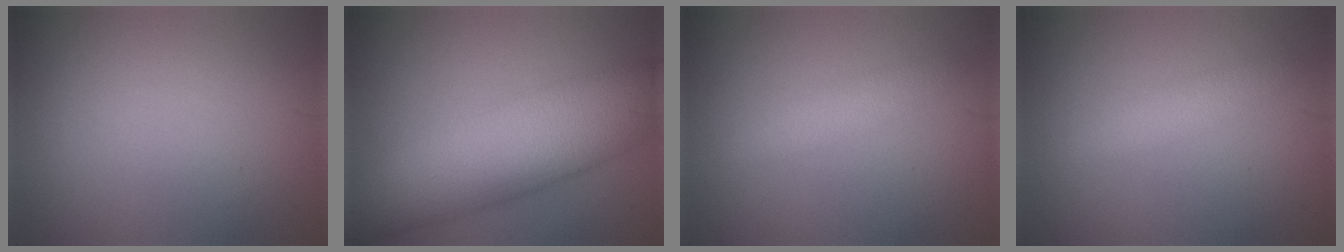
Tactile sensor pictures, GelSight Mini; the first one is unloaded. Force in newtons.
{"total": 9.6, "press": 9.6, "slide": 0.0}
{"total": 2.0, "press": 2.0, "slide": 0.0}
{"total": 2.0, "press": 2.0, "slide": 0.0}